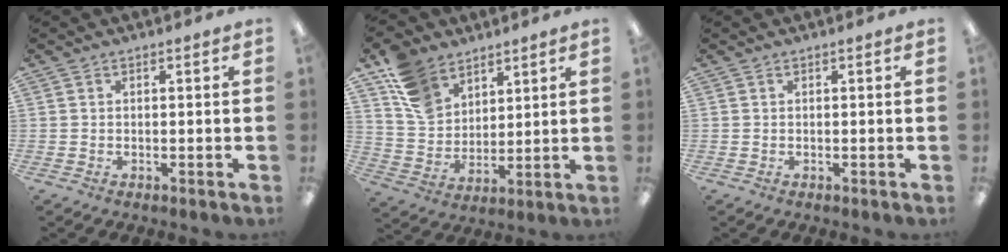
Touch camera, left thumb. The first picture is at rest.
{"total": 12.6, "force": [8.3, 8.6, 3.8], "torque": [-0.091, -0.036, 0.168]}
{"total": 0.0}